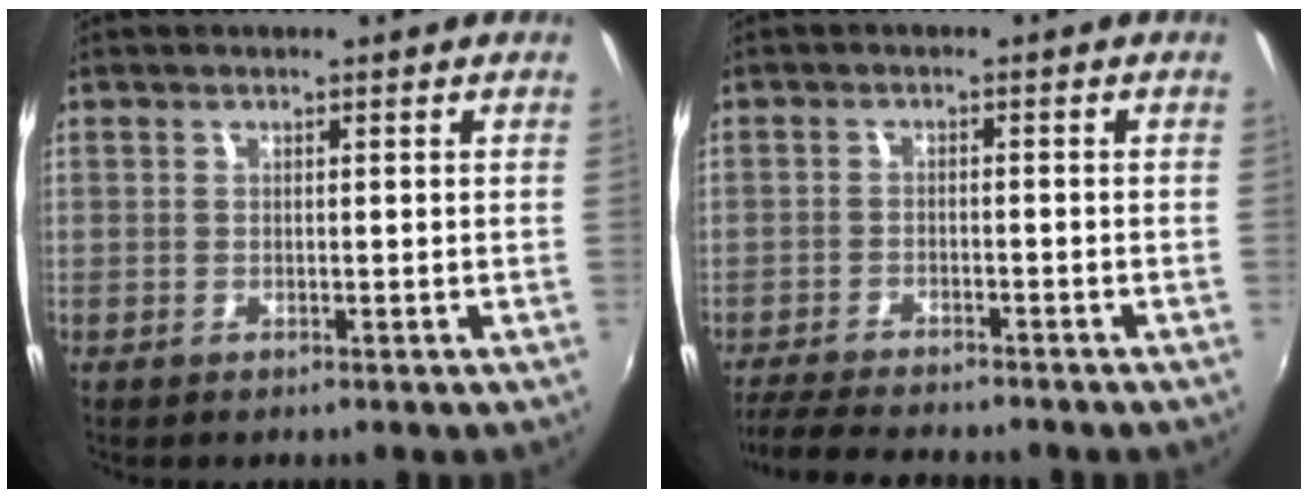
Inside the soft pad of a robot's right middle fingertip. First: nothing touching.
{"total": 9.3, "force": [-8.4, 1.4, 3.6], "torque": [-0.095, -0.021, -0.138]}